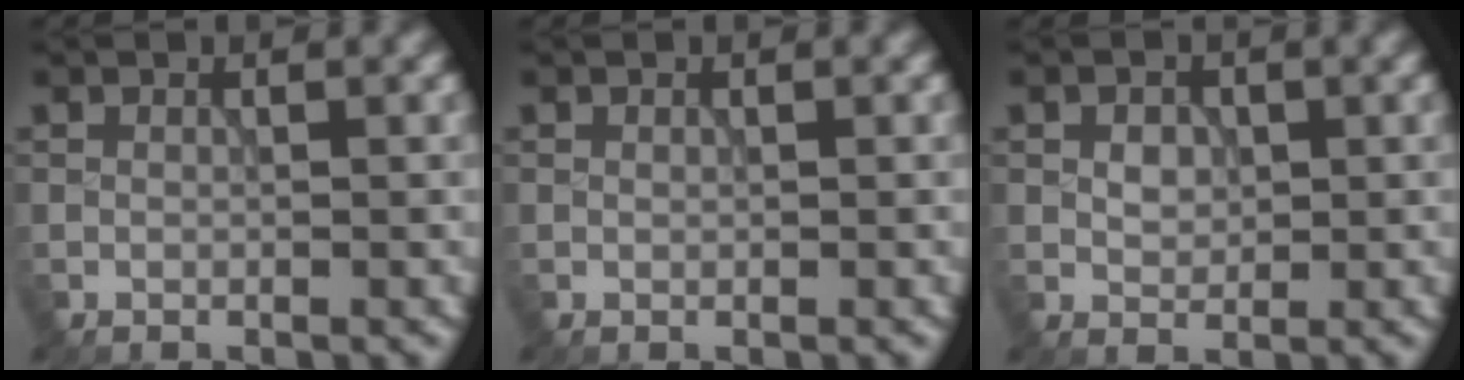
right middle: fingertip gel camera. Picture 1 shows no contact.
{"total": 0.0}
{"total": 1.7, "force": [0.3, 1.3, 1.1], "torque": [-0.020, 0.000, 0.004]}